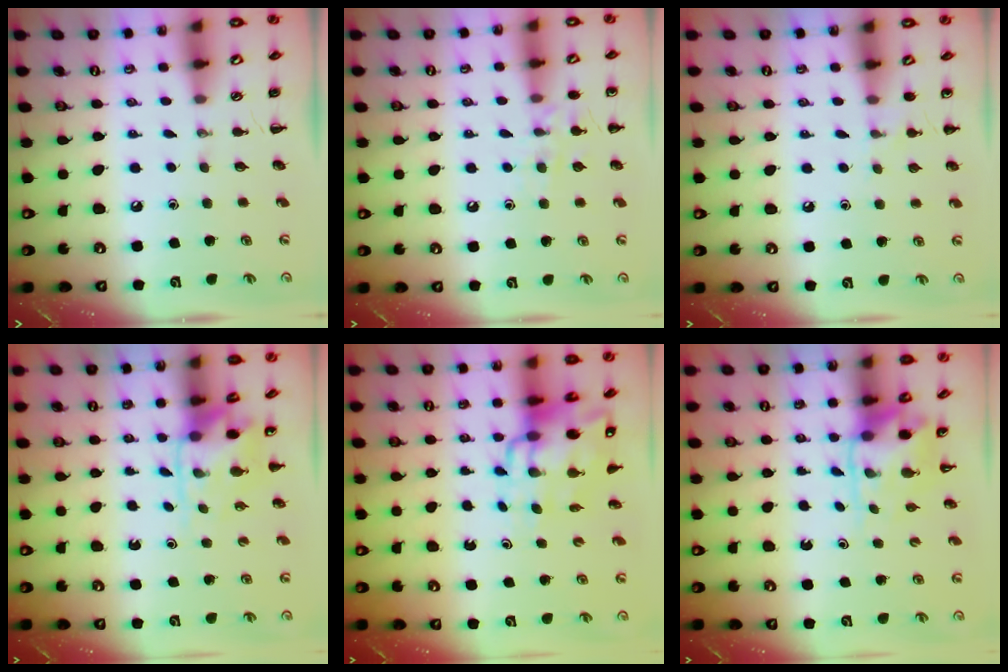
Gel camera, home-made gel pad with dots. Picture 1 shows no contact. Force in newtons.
{"total": 8.5, "press": 8.4, "slide": 1.4}
{"total": 4.6, "press": 4.3, "slide": 1.5}
{"total": 4.3, "press": 4.2, "slide": 0.8}
{"total": 14.0, "press": 13.2, "slide": 4.4}
{"total": 3.9, "press": 3.8, "slide": 0.7}